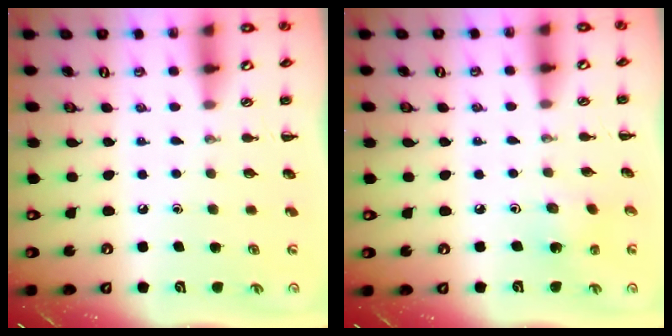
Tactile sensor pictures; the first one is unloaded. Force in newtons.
{"total": 1.8, "press": 1.7, "slide": 0.7}